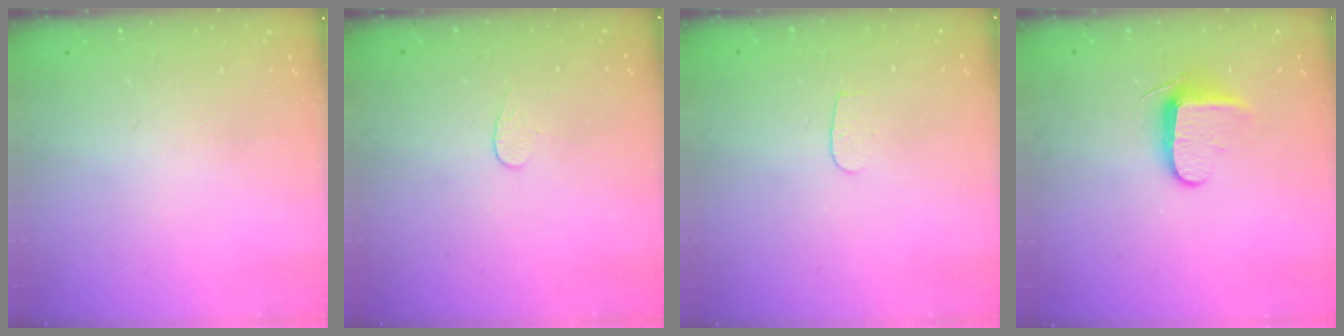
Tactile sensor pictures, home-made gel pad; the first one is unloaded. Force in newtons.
{"total": 3.4, "press": 3.4, "slide": 0.4}
{"total": 3.7, "press": 3.6, "slide": 0.4}
{"total": 9.1, "press": 9.0, "slide": 1.0}